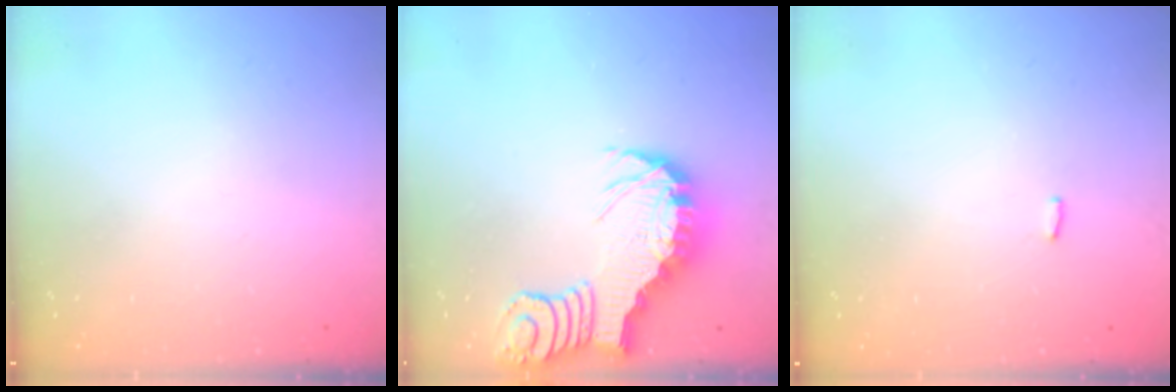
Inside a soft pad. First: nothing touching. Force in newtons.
{"total": 3.2, "press": 3.2, "slide": 0.5}
{"total": 2.2, "press": 2.1, "slide": 0.4}